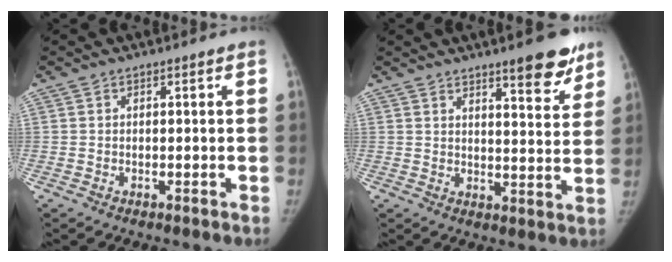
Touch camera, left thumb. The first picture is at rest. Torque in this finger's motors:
{"motor_torque": [0.11, 0.04, 0.73, -0.55, 0.02]}